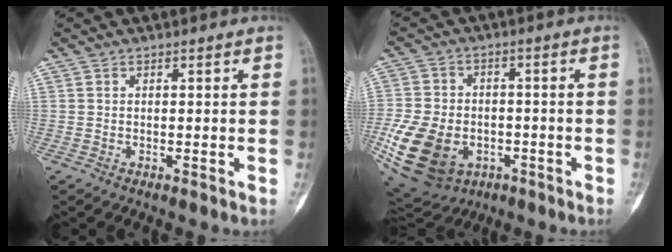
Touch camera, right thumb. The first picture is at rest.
{"total": 19.5, "force": [-6.2, 14.0, 12.0], "torque": [-0.258, 0.005, -0.091]}